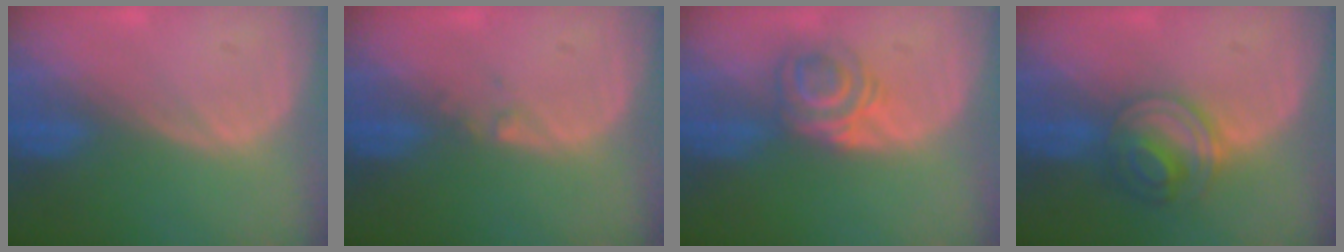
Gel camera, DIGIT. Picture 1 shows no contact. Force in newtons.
{"total": 0.7, "press": 0.6, "slide": 0.4}
{"total": 5.9, "press": 4.8, "slide": 3.3}
{"total": 6.1, "press": 5.4, "slide": 2.8}